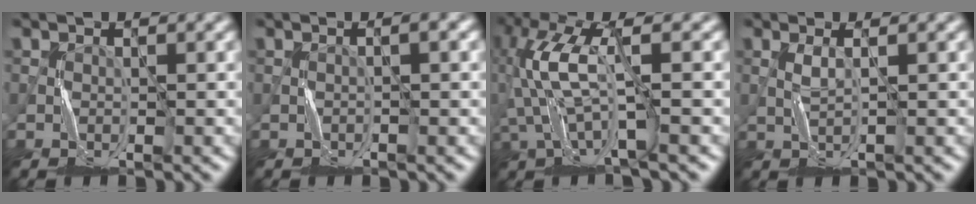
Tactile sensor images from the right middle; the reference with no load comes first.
{"total": 1.0, "force": [0.3, -0.1, 0.9], "torque": [-0.014, 0.006, 0.001]}
{"total": 6.6, "force": [-0.3, 2.0, 6.2], "torque": [-0.161, 0.011, -0.010]}
{"total": 0.5, "force": [0.2, -0.3, 0.4], "torque": [-0.017, 0.002, 0.004]}